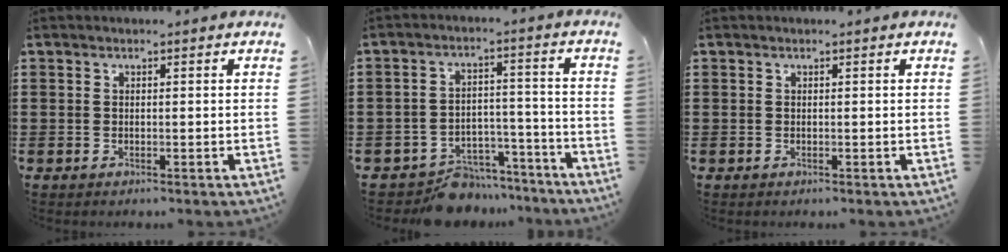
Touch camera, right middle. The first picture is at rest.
{"total": 7.0, "force": [-6.7, 2.0, 0.7], "torque": [-0.005, 0.028, -0.130]}
{"total": 0.0}